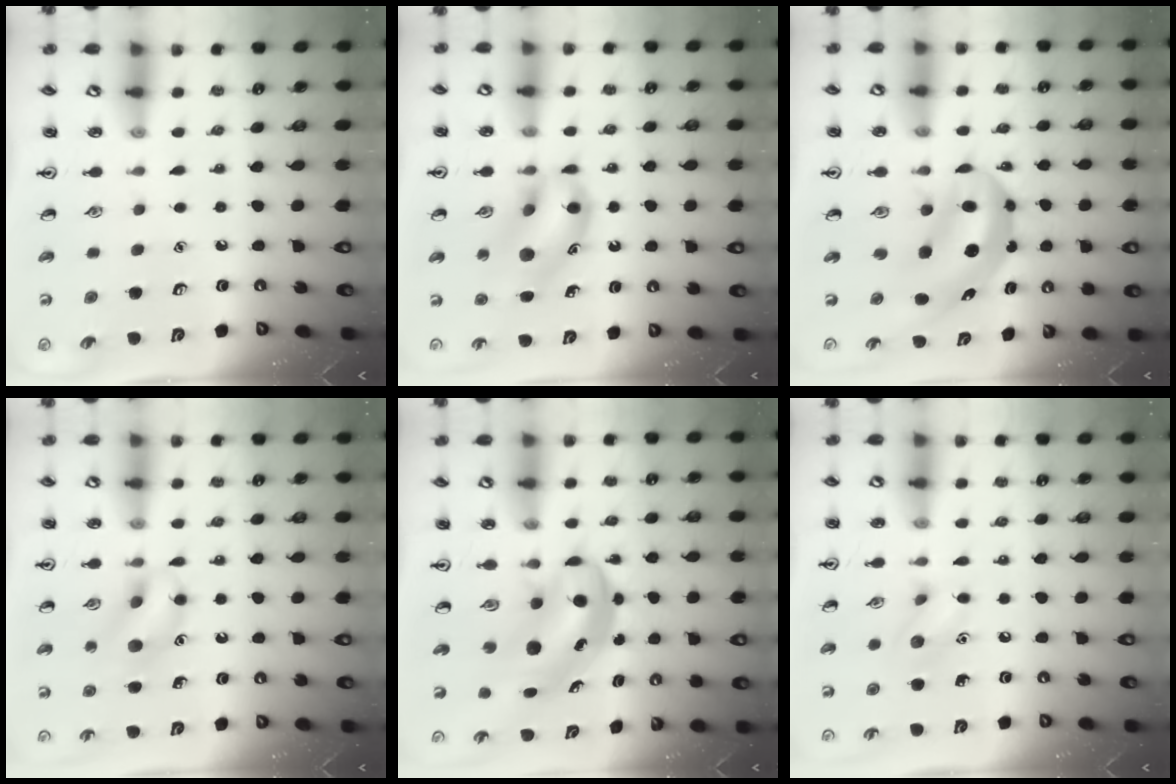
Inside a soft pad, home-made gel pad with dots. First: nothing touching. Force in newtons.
{"total": 13.9, "press": 13.7, "slide": 2.6}
{"total": 5.5, "press": 5.2, "slide": 1.7}
{"total": 10.1, "press": 10.0, "slide": 1.3}
{"total": 5.0, "press": 4.8, "slide": 1.3}
{"total": 7.2, "press": 7.2, "slide": 0.6}